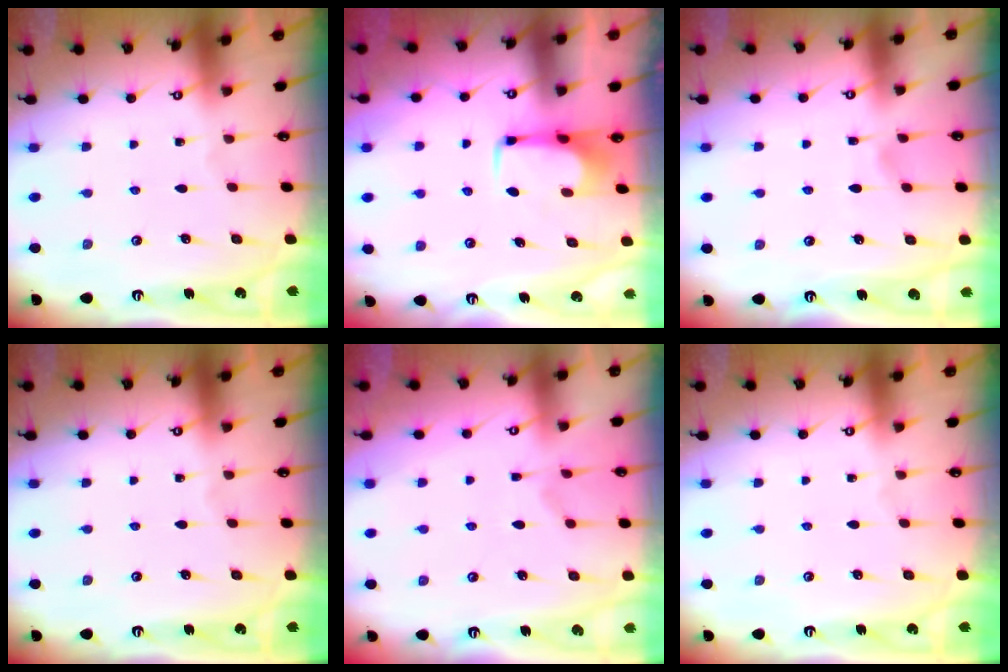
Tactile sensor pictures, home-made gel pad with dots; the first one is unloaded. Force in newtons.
{"total": 1.7, "press": 1.6, "slide": 0.5}
{"total": 3.8, "press": 3.7, "slide": 0.4}
{"total": 0.0}
{"total": 1.1, "press": 0.1, "slide": 1.1}
{"total": 0.0}